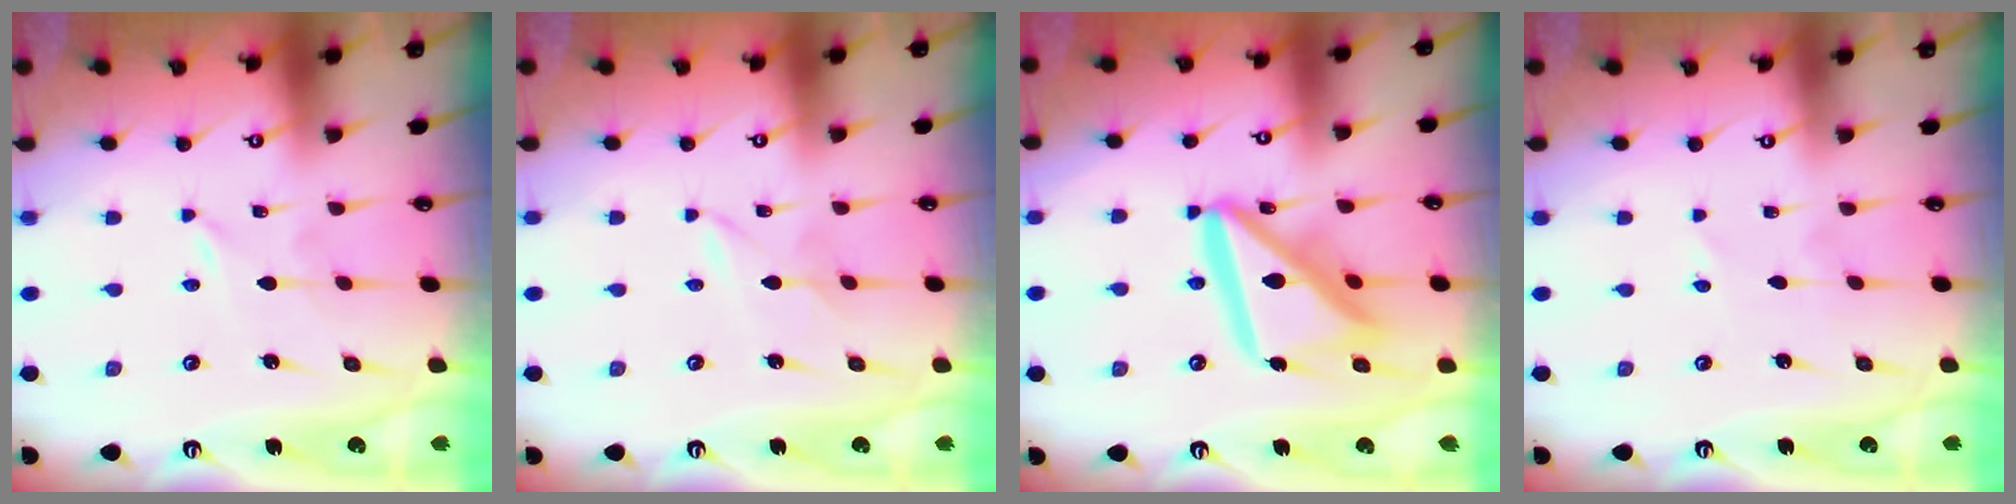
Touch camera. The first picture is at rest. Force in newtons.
{"total": 1.7, "press": 1.7, "slide": 0.2}
{"total": 18.4, "press": 18.3, "slide": 2.0}
{"total": 1.7, "press": 1.6, "slide": 0.3}